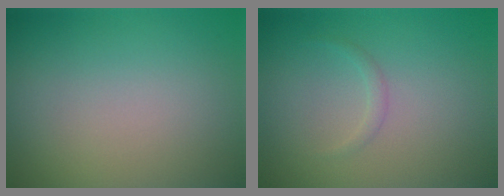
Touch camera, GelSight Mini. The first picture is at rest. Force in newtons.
{"total": 0.7, "press": 0.7, "slide": 0.0}